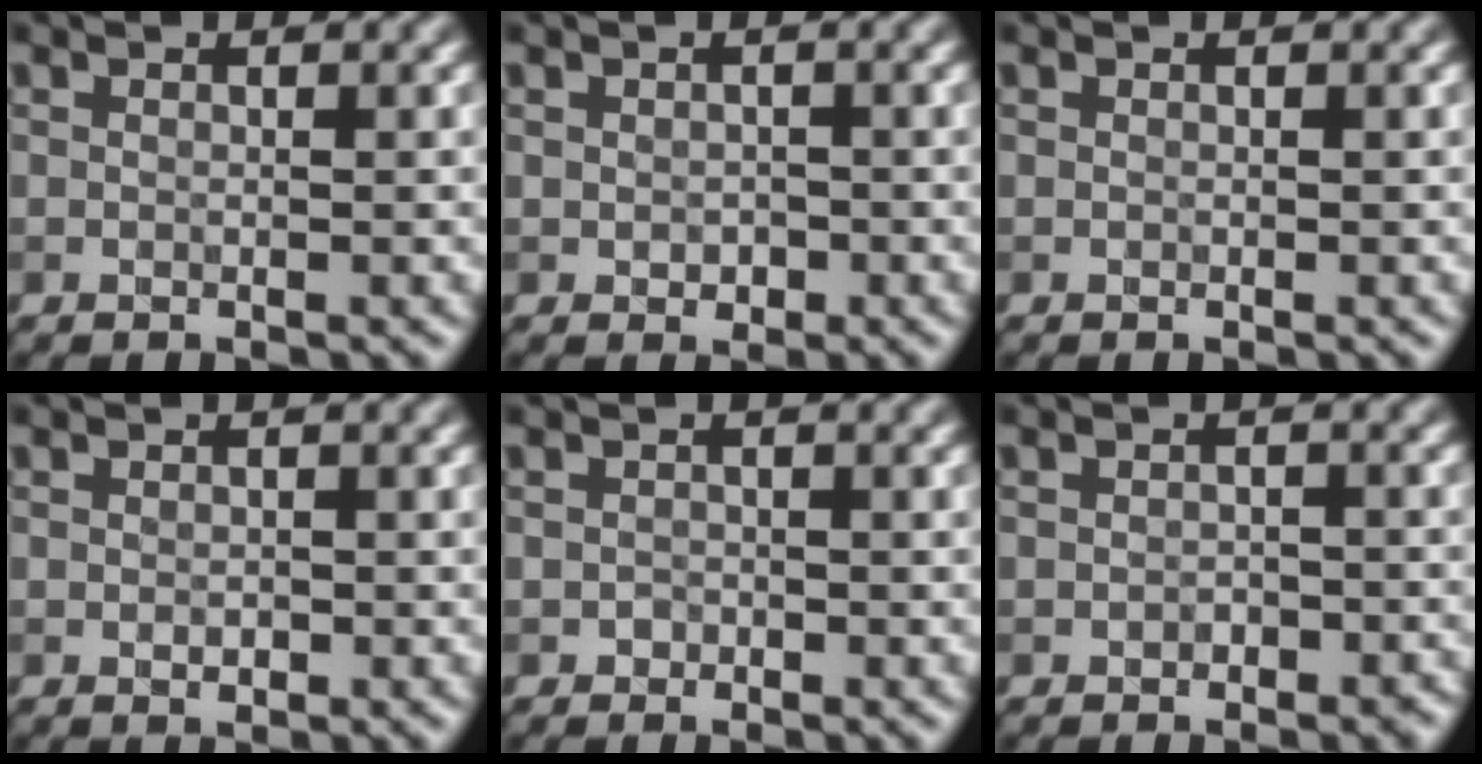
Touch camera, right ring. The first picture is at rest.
{"total": 1.0, "force": [-0.2, 0.9, 0.4], "torque": [-0.004, -0.004, -0.007]}
{"total": 0.0}
{"total": 0.7, "force": [-0.1, 0.5, 0.5], "torque": [-0.007, -0.002, -0.002]}
{"total": 0.6, "force": [-0.2, 0.5, -0.2], "torque": [0.010, -0.001, -0.005]}
{"total": 1.4, "force": [-0.8, 1.0, 0.5], "torque": [-0.003, -0.002, -0.014]}